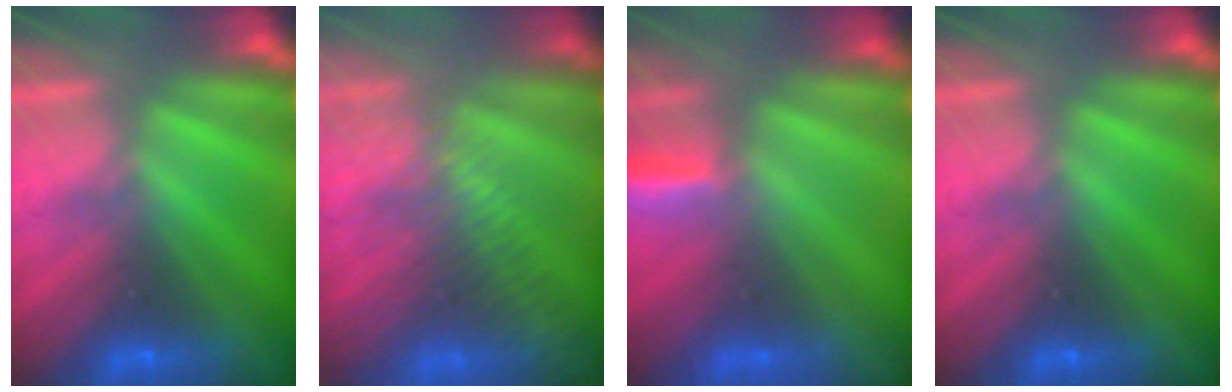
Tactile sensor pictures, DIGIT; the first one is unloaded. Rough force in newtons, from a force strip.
{"total": 10.8}
{"total": 2.9}
{"total": 0.0}